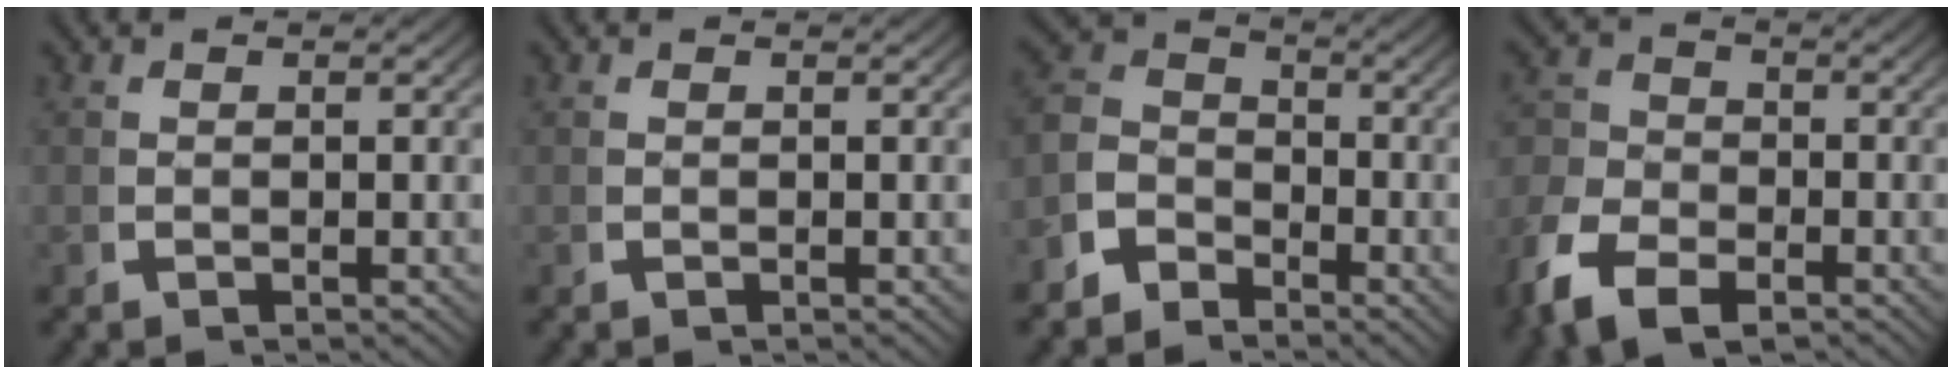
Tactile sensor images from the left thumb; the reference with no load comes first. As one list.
[{"total": 0.0}, {"total": 5.2, "force": [-1.8, 4.3, 2.4], "torque": [-0.037, -0.015, -0.035]}, {"total": 5.9, "force": [-3.0, 3.9, 3.2], "torque": [-0.060, -0.017, -0.050]}]